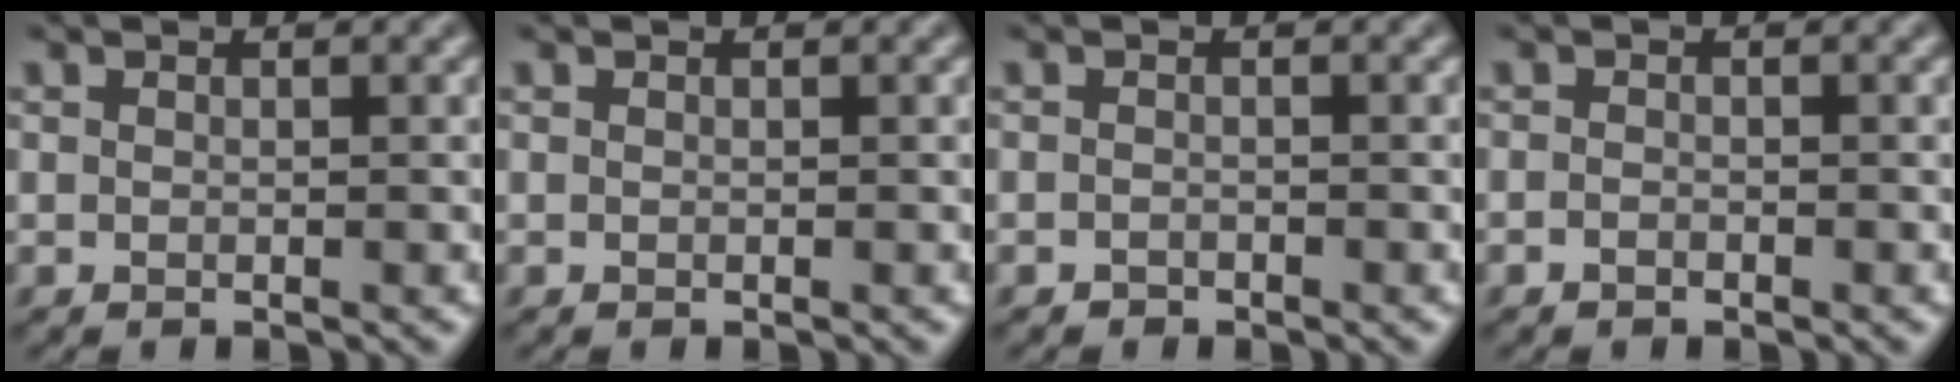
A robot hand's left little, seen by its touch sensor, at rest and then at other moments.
{"total": 0.0}
{"total": 0.6, "force": [-0.6, 0.2, 0.0], "torque": [0.002, -0.003, -0.012]}
{"total": 0.7, "force": [-0.6, 0.3, 0.2], "torque": [-0.003, -0.001, -0.014]}